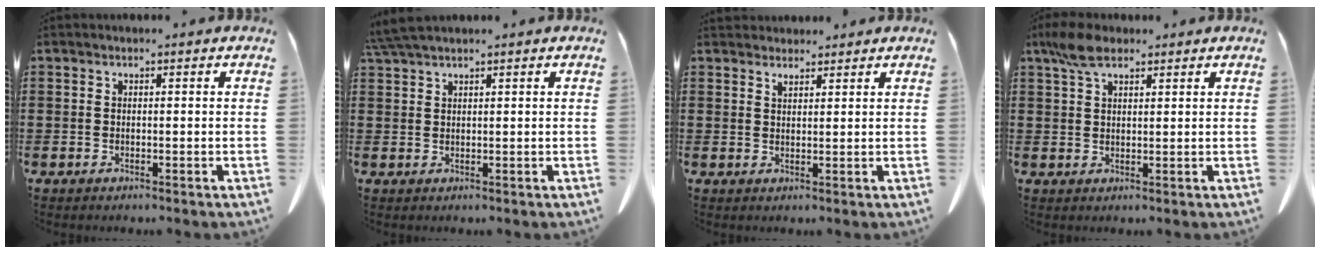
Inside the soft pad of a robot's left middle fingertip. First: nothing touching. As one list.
[{"total": 3.1, "force": [2.5, 0.1, 1.7], "torque": [-0.040, -0.001, 0.050]}, {"total": 1.8, "force": [1.7, 0.4, 0.3], "torque": [-0.010, -0.001, 0.034]}, {"total": 4.9, "force": [3.1, 1.9, 3.3], "torque": [-0.073, 0.006, 0.059]}]